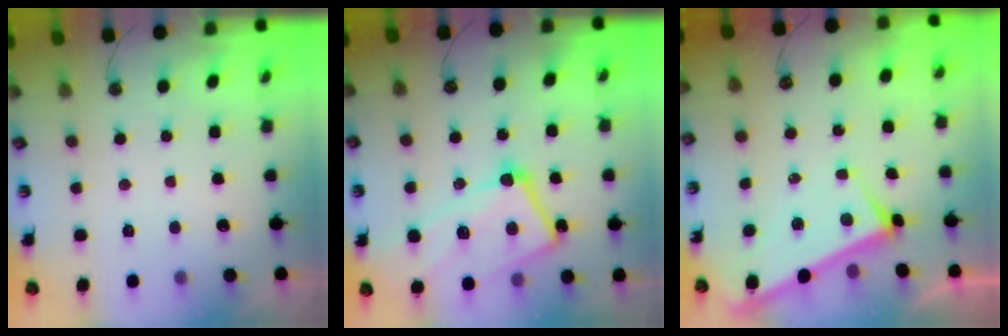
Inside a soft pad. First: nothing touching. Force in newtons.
{"total": 14.4, "press": 14.3, "slide": 1.6}
{"total": 4.8, "press": 4.8, "slide": 0.5}